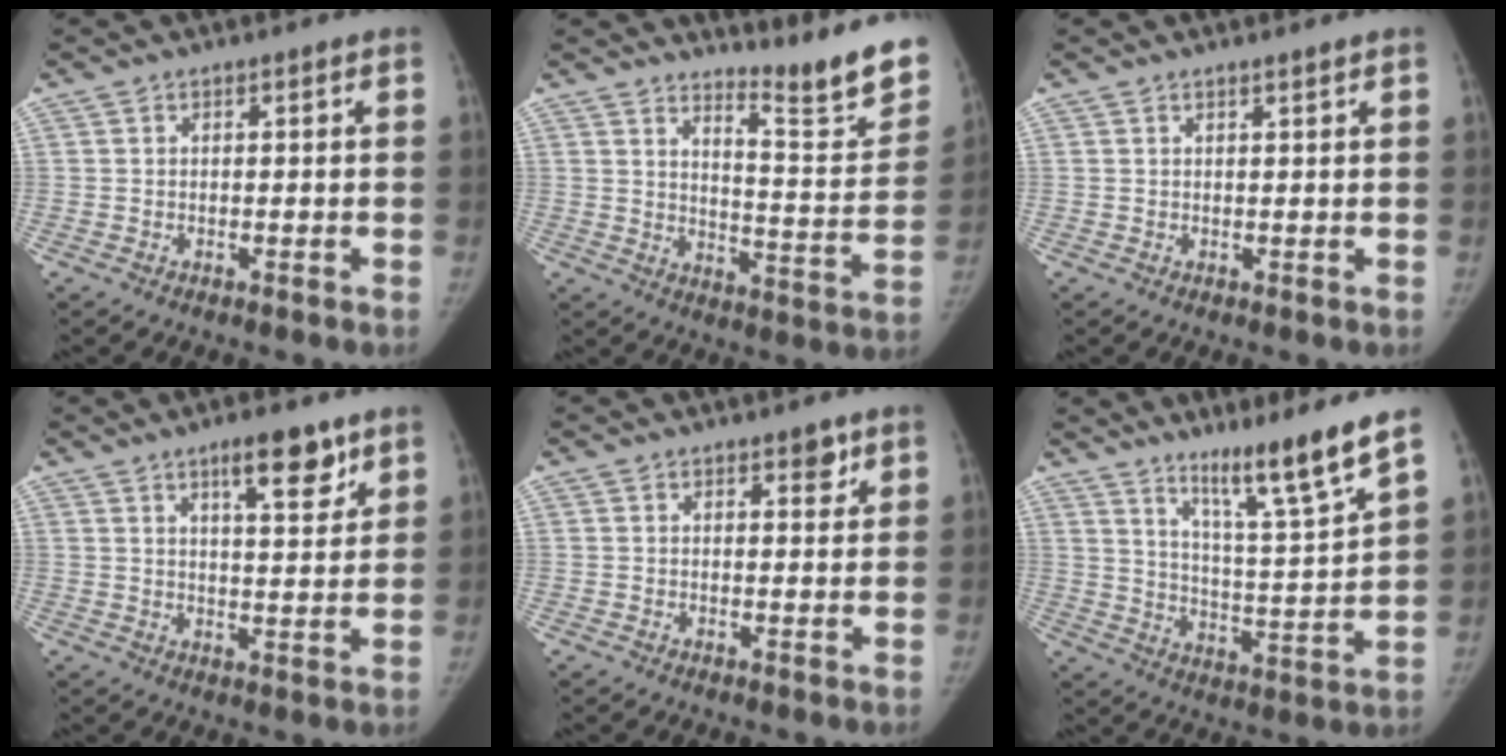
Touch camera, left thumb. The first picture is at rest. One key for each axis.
{"total": 14.8, "fx": 12.6, "fy": 1.5, "fz": 7.5, "tx": -0.083, "ty": -0.136, "tz": 0.171}
{"total": 0.8, "fx": 0.7, "fy": 0.0, "fz": 0.4, "tx": -0.009, "ty": -0.005, "tz": 0.013}
{"total": 8.5, "fx": 5.4, "fy": 2.6, "fz": 6.0, "tx": -0.071, "ty": -0.034, "tz": 0.083}
{"total": 2.4, "fx": 1.6, "fy": 1.2, "fz": 1.4, "tx": -0.004, "ty": -0.008, "tz": 0.021}
{"total": 12.8, "fx": 9.4, "fy": -0.5, "fz": 8.7, "tx": -0.138, "ty": -0.074, "tz": 0.161}